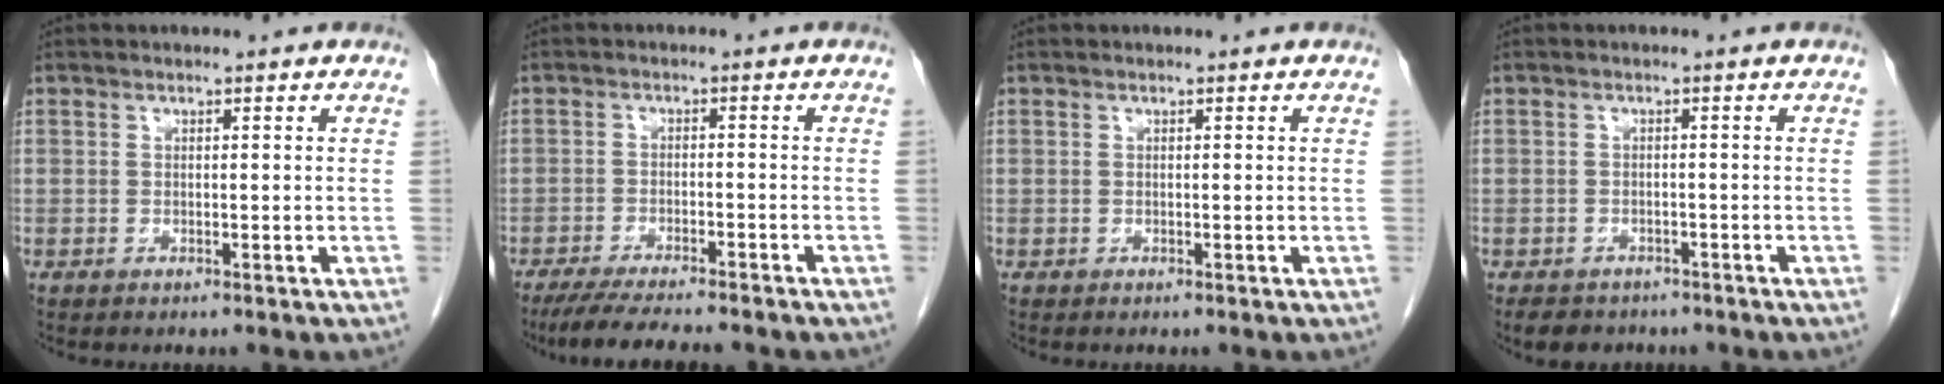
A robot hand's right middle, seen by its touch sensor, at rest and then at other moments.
{"total": 10.6, "force": [-9.1, 1.2, 5.4], "torque": [-0.080, -0.019, -0.134]}
{"total": 0.0}
{"total": 4.3, "force": [-3.4, 2.5, 0.8], "torque": [-0.011, 0.003, -0.046]}